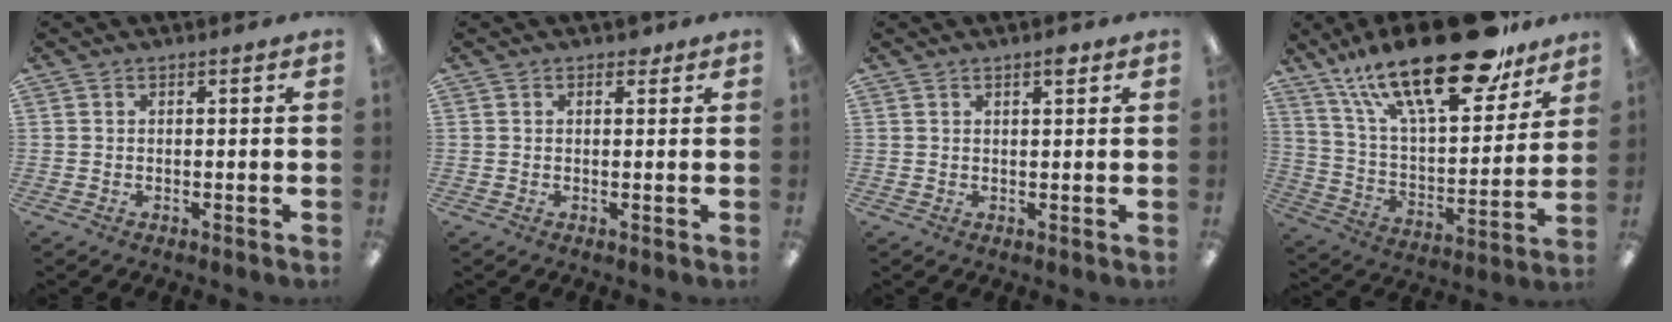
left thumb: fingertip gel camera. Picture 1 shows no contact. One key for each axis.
{"total": 1.7, "fx": 1.0, "fy": 1.0, "fz": 0.9, "tx": -0.004, "ty": -0.003, "tz": 0.014}
{"total": 2.3, "fx": 1.5, "fy": 0.6, "fz": 1.6, "tx": -0.027, "ty": 0.000, "tz": 0.024}
{"total": 27.9, "fx": 18.7, "fy": 10.0, "fz": 18.1, "tx": -0.301, "ty": -0.110, "tz": 0.312}